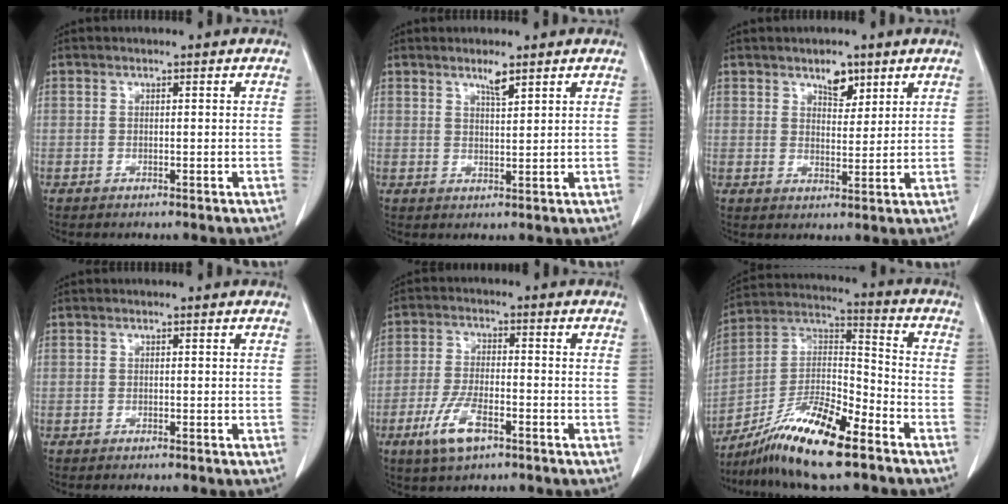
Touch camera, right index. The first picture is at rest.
{"total": 2.4, "force": [1.8, 0.2, 1.6], "torque": [-0.033, -0.002, 0.034]}
{"total": 3.9, "force": [2.7, 1.9, 2.1], "torque": [-0.030, -0.002, 0.045]}
{"total": 0.0}
{"total": 7.2, "force": [-3.9, 2.2, 5.7], "torque": [-0.122, -0.009, -0.071]}
{"total": 15.1, "force": [-10.4, 2.1, 10.7], "torque": [-0.203, 0.003, -0.184]}